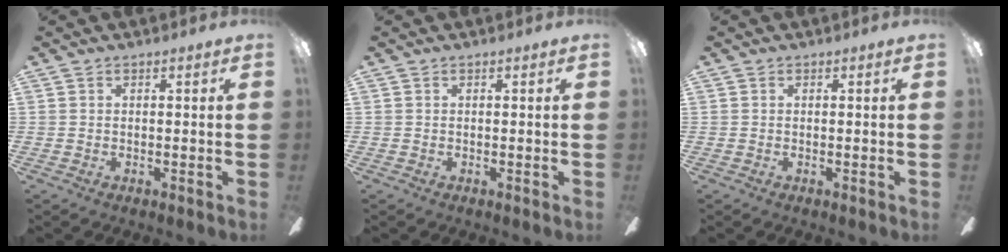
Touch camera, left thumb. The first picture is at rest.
{"total": 0.0}
{"total": 0.0}